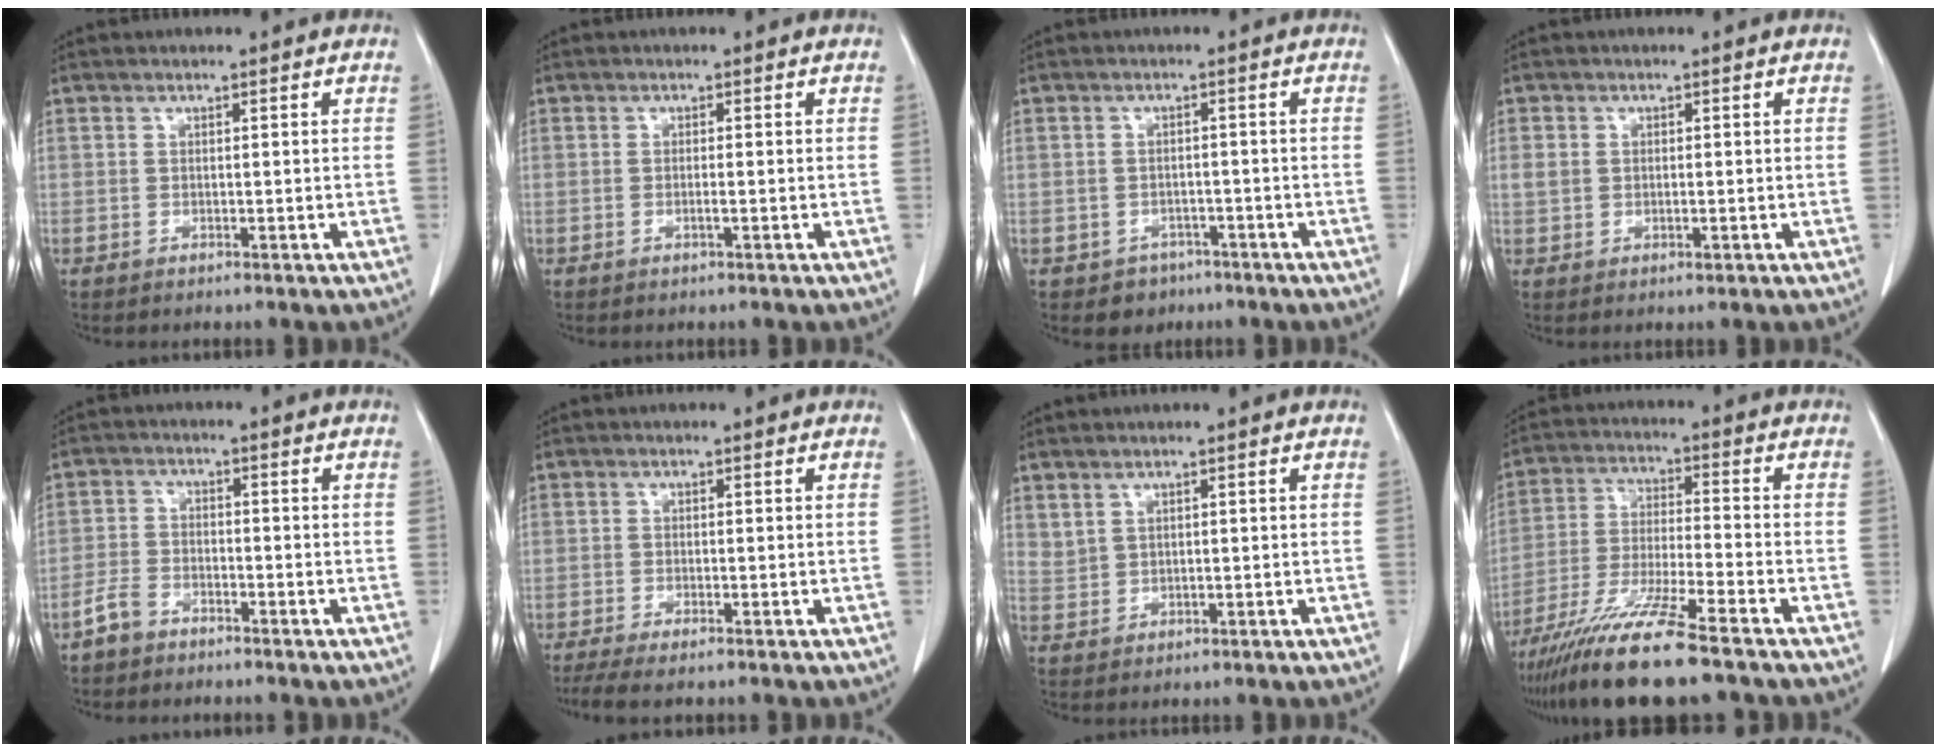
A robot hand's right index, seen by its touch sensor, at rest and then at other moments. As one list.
[{"total": 0.9, "force": [-0.3, 0.0, 0.8], "torque": [-0.019, -0.001, -0.004]}, {"total": 3.3, "force": [-1.9, 2.7, 0.1], "torque": [-0.001, 0.012, -0.022]}, {"total": 2.7, "force": [0.1, 2.1, 1.7], "torque": [-0.041, 0.004, 0.006]}, {"total": 3.5, "force": [-2.8, 1.8, 1.1], "torque": [-0.027, 0.005, -0.055]}, {"total": 4.6, "force": [-3.6, 0.1, 2.8], "torque": [-0.044, -0.010, -0.060]}, {"total": 1.7, "force": [1.4, 0.9, 0.5], "torque": [-0.008, -0.002, 0.032]}, {"total": 13.1, "force": [-9.9, -0.5, 8.5], "torque": [-0.161, -0.033, -0.176]}]